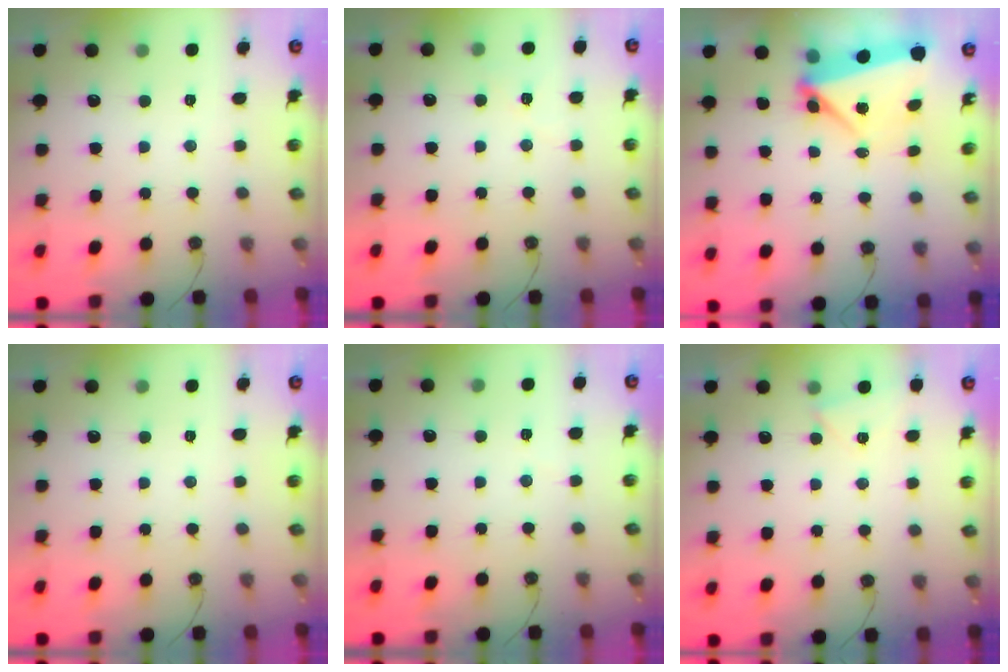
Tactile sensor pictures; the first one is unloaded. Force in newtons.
{"total": 5.3, "press": 5.0, "slide": 1.7}
{"total": 6.5, "press": 5.0, "slide": 4.2}
{"total": 0.0}
{"total": 2.0, "press": 2.0, "slide": 0.4}
{"total": 3.4, "press": 2.1, "slide": 2.7}